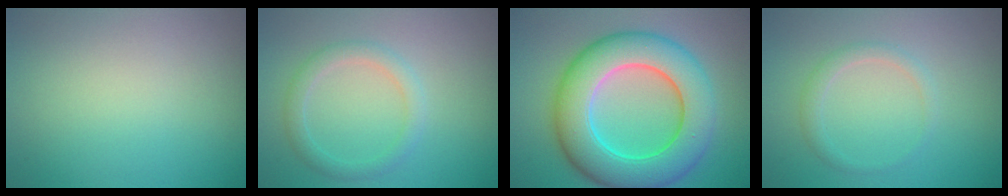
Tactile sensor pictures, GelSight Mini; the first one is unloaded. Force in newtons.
{"total": 2.2, "press": 2.1, "slide": 0.2}
{"total": 10.8, "press": 10.7, "slide": 0.4}
{"total": 1.5, "press": 1.5, "slide": 0.1}